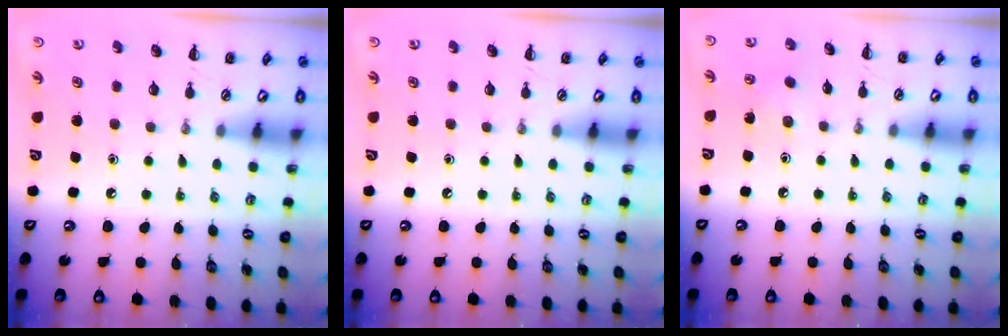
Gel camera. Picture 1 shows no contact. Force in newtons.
{"total": 0.0}
{"total": 2.9, "press": 2.8, "slide": 0.9}